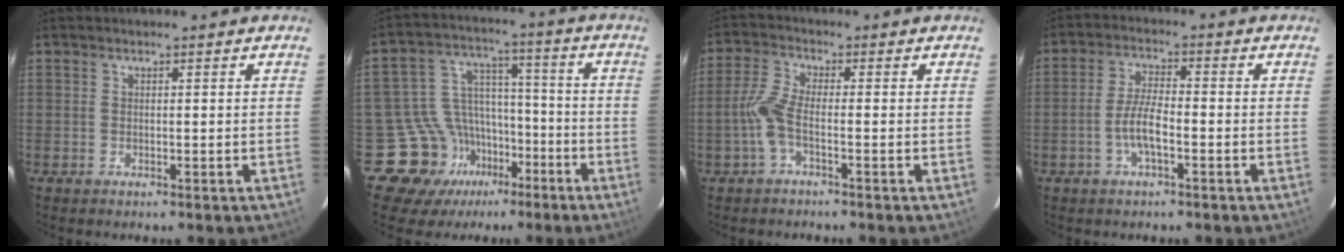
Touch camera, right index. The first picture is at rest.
{"total": 12.4, "force": [-8.3, 9.1, 1.2], "torque": [-0.037, 0.059, -0.133]}
{"total": 5.0, "force": [-1.9, 1.0, 4.6], "torque": [-0.112, 0.005, -0.039]}
{"total": 5.6, "force": [-2.1, 1.4, 5.0], "torque": [-0.104, 0.005, -0.041]}